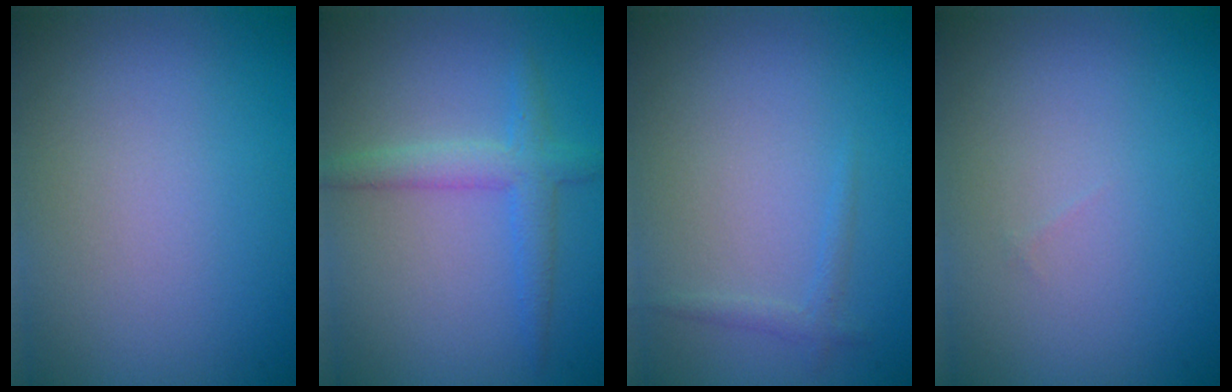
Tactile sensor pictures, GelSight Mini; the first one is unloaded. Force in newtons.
{"total": 2.9, "press": 2.9, "slide": 0.1}
{"total": 0.9, "press": 0.9, "slide": 0.1}
{"total": 0.0}